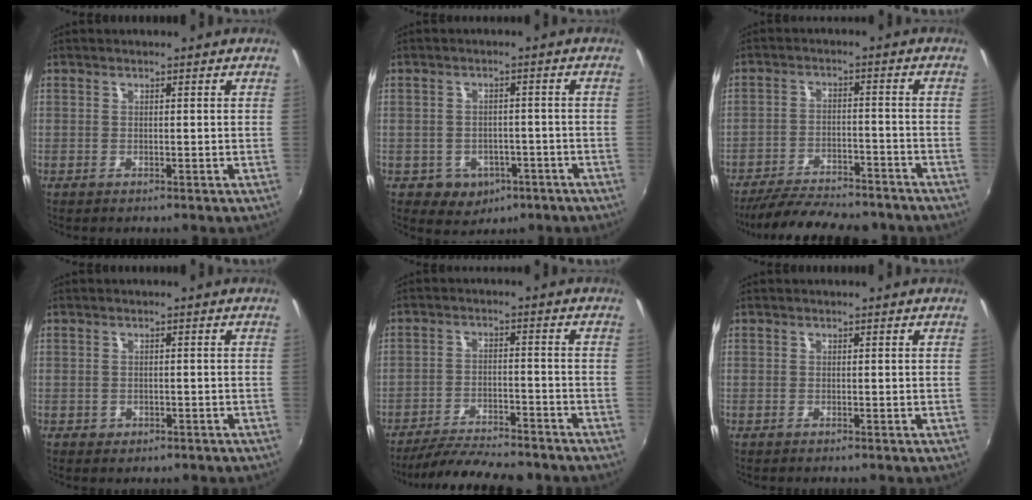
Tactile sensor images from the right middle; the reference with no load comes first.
{"total": 6.7, "force": [-3.0, 5.7, 2.0], "torque": [-0.061, 0.004, -0.023]}
{"total": 17.6, "force": [-15.1, 4.4, 7.7], "torque": [-0.156, -0.019, -0.217]}
{"total": 1.9, "force": [-0.7, 1.7, 0.7], "torque": [-0.014, -0.004, -0.007]}
{"total": 13.0, "force": [-11.5, 2.3, 5.6], "torque": [-0.122, -0.014, -0.179]}
{"total": 0.0}